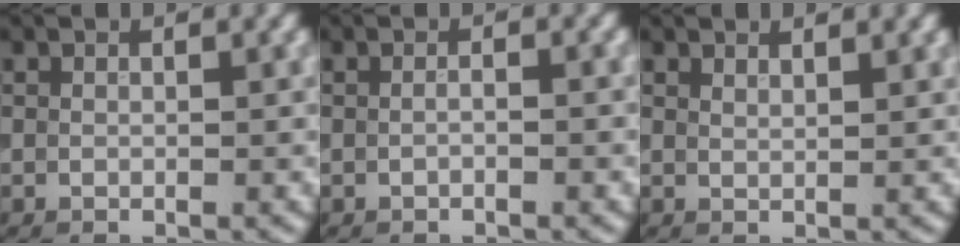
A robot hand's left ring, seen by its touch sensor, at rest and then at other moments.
{"total": 1.0, "force": [0.0, 0.3, 0.9], "torque": [-0.008, -0.011, -0.006]}
{"total": 1.7, "force": [1.4, 0.5, 0.7], "torque": [-0.002, 0.004, 0.014]}